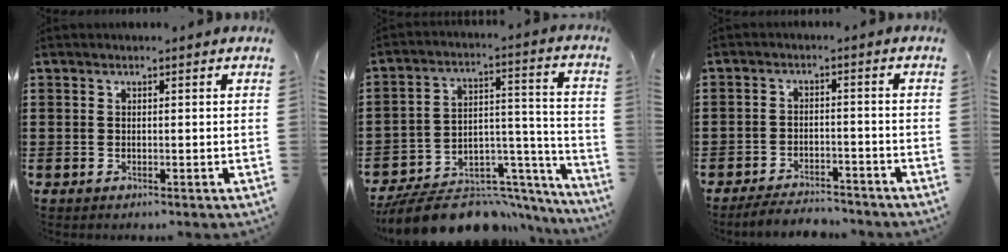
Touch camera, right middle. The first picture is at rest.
{"total": 10.8, "force": [-9.4, 3.1, 4.4], "torque": [-0.063, 0.027, -0.172]}
{"total": 3.8, "force": [-3.7, 0.5, 0.1], "torque": [-0.007, 0.003, -0.079]}